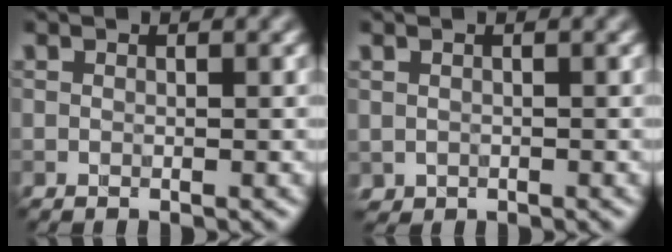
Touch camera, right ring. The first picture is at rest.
{"total": 0.7, "force": [-0.1, 0.7, -0.1], "torque": [0.008, -0.004, -0.004]}